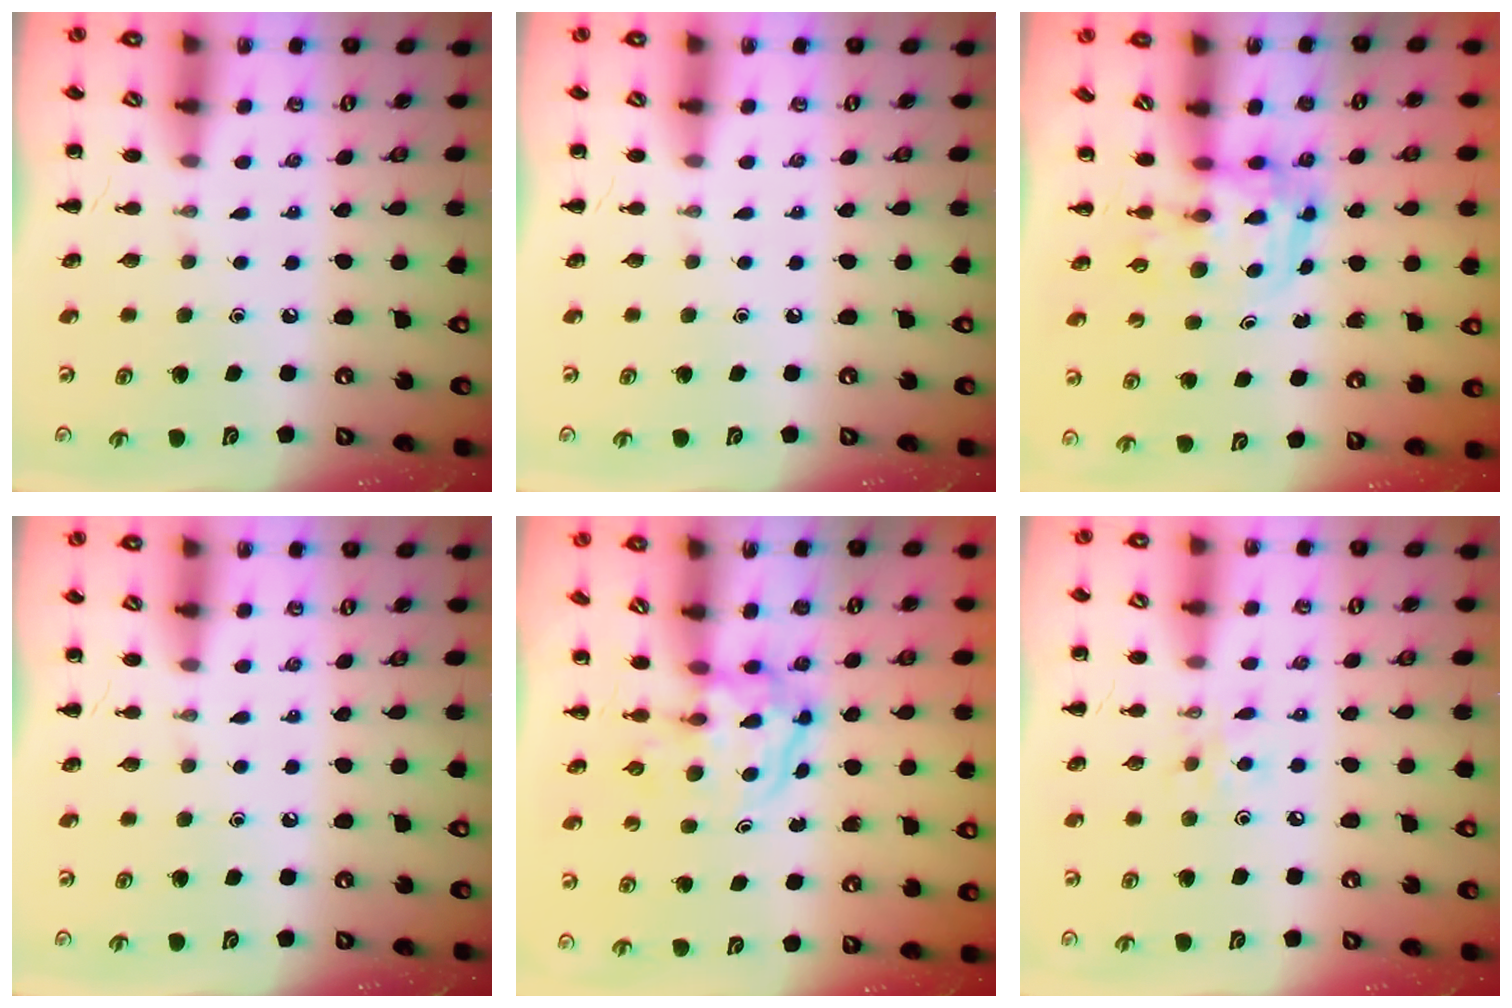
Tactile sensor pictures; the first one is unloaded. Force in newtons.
{"total": 0.0}
{"total": 3.4, "press": 3.4, "slide": 0.6}
{"total": 0.0}
{"total": 3.7, "press": 3.7, "slide": 0.4}
{"total": 3.7, "press": 3.6, "slide": 0.8}